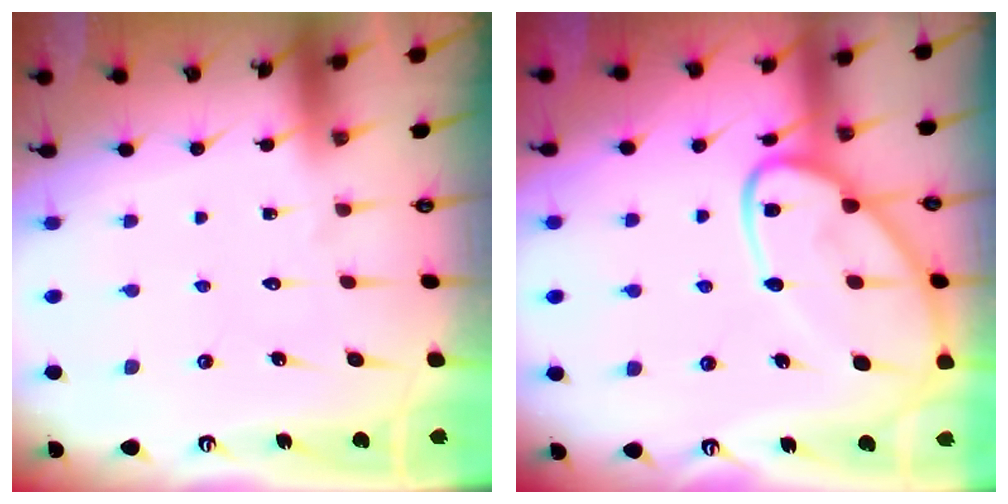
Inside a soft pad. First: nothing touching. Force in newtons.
{"total": 15.3, "press": 15.2, "slide": 1.2}